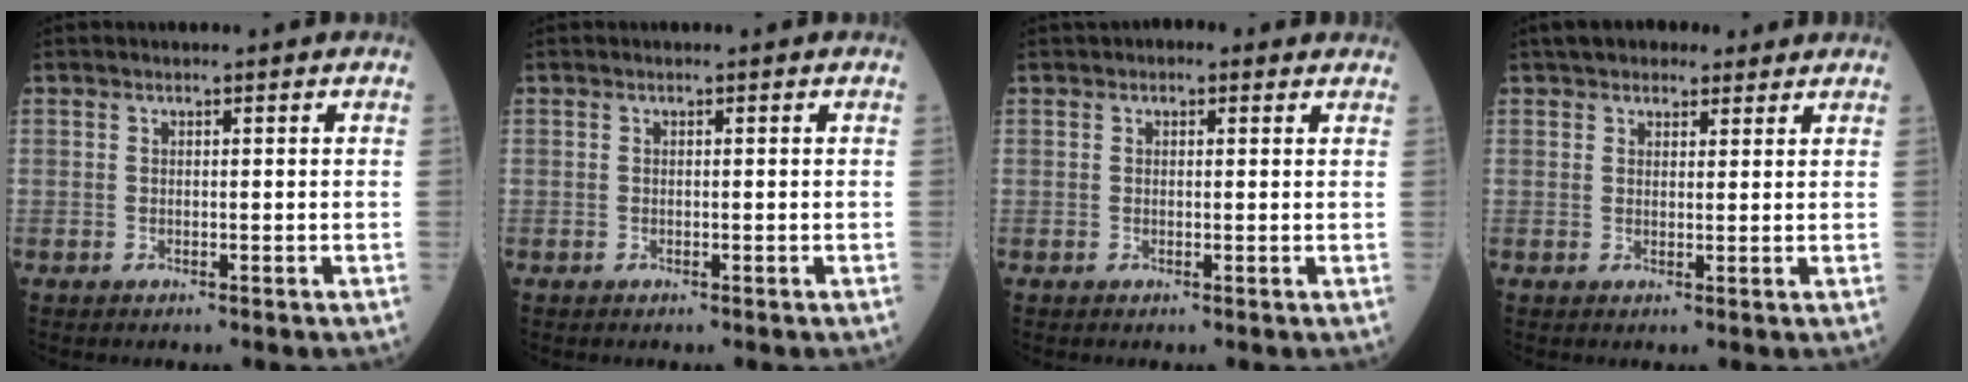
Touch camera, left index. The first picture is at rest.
{"total": 0.0}
{"total": 1.7, "force": [1.1, 1.1, 0.7], "torque": [-0.010, 0.012, 0.010]}
{"total": 6.5, "force": [5.2, 2.9, 2.7], "torque": [-0.030, 0.029, 0.081]}